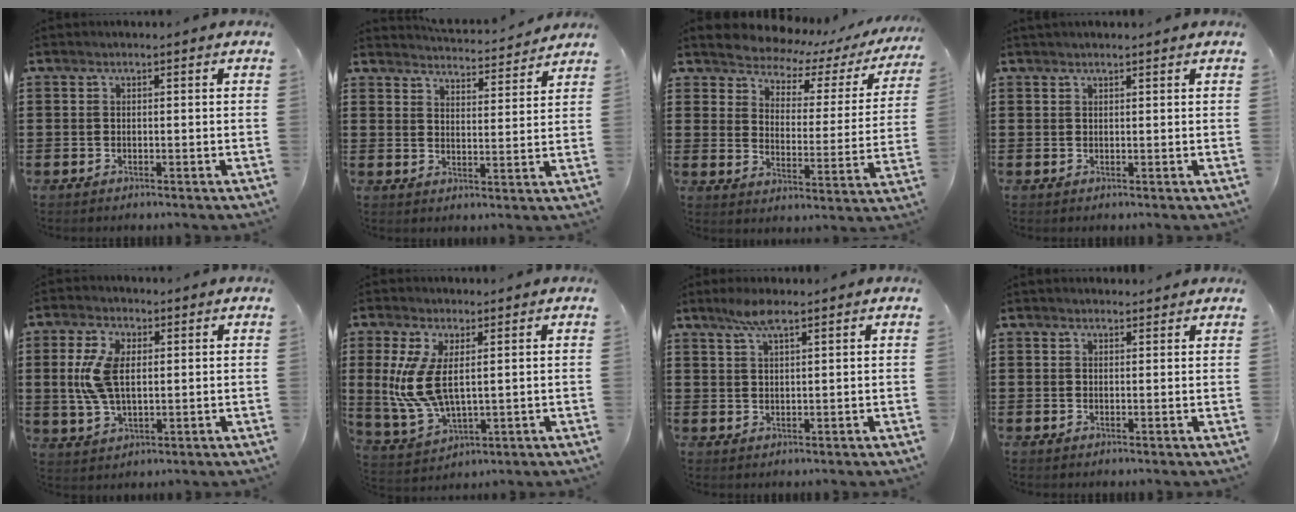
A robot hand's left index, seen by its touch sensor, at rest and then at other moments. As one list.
[{"total": 4.1, "force": [4.1, -0.2, 0.2], "torque": [-0.015, -0.034, 0.067]}, {"total": 3.7, "force": [3.5, 1.2, 0.6], "torque": [-0.040, -0.032, 0.051]}, {"total": 0.9, "force": [0.8, 0.0, 0.4], "torque": [-0.008, -0.001, 0.016]}, {"total": 7.6, "force": [1.3, 4.1, 6.3], "torque": [-0.149, 0.008, 0.017]}, {"total": 9.3, "force": [1.4, 4.1, 8.2], "torque": [-0.196, -0.011, 0.022]}, {"total": 4.0, "force": [2.7, 0.9, 2.9], "torque": [-0.062, 0.005, 0.047]}, {"total": 1.3, "force": [1.3, 0.5, 0.0], "torque": [-0.003, 0.001, 0.026]}]